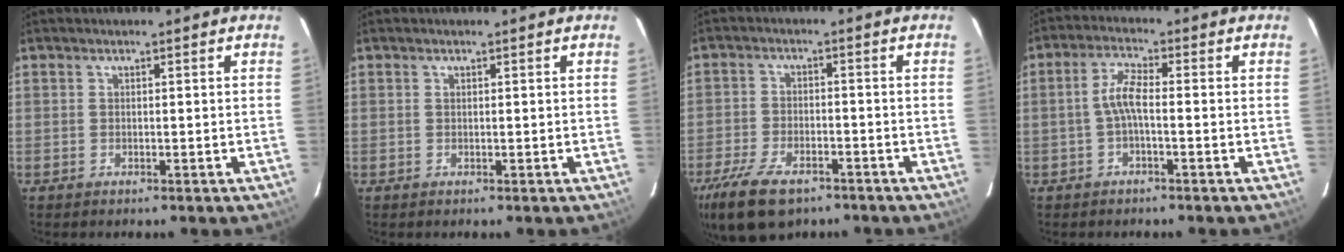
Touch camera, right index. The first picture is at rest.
{"total": 0.0}
{"total": 13.8, "force": [-9.2, 6.5, 7.9], "torque": [-0.193, -0.029, -0.162]}
{"total": 3.9, "force": [-0.9, 0.8, 3.7], "torque": [-0.082, 0.011, -0.018]}